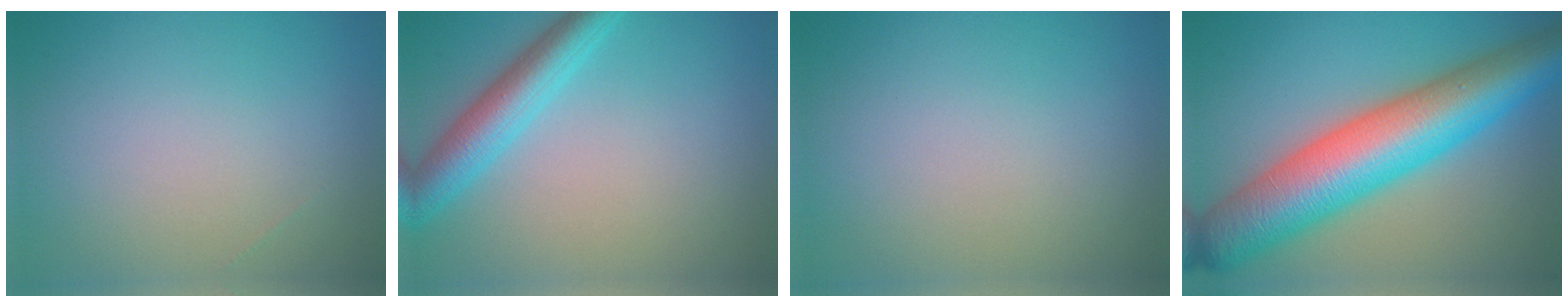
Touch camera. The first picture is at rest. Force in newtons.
{"total": 4.5, "press": 4.5, "slide": 0.1}
{"total": 0.0}
{"total": 12.3, "press": 12.3, "slide": 0.3}